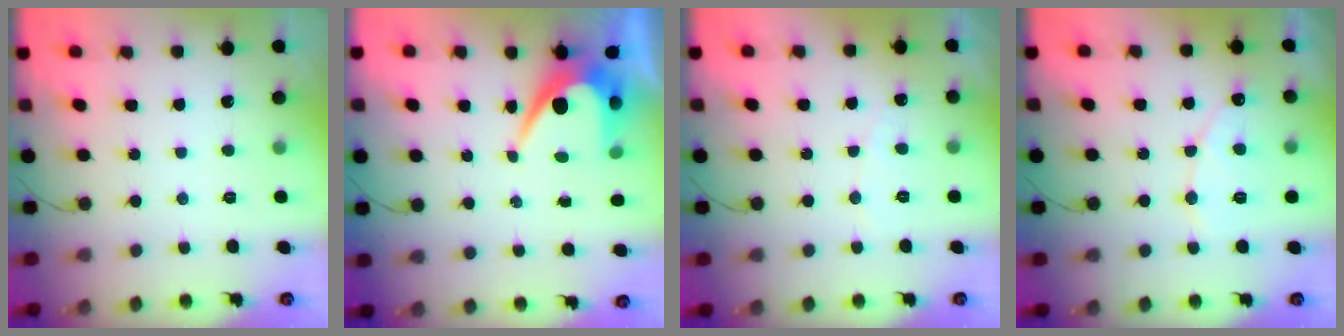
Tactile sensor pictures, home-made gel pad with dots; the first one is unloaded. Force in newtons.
{"total": 7.6, "press": 7.6, "slide": 0.4}
{"total": 2.8, "press": 2.8, "slide": 0.2}
{"total": 8.3, "press": 8.3, "slide": 0.6}